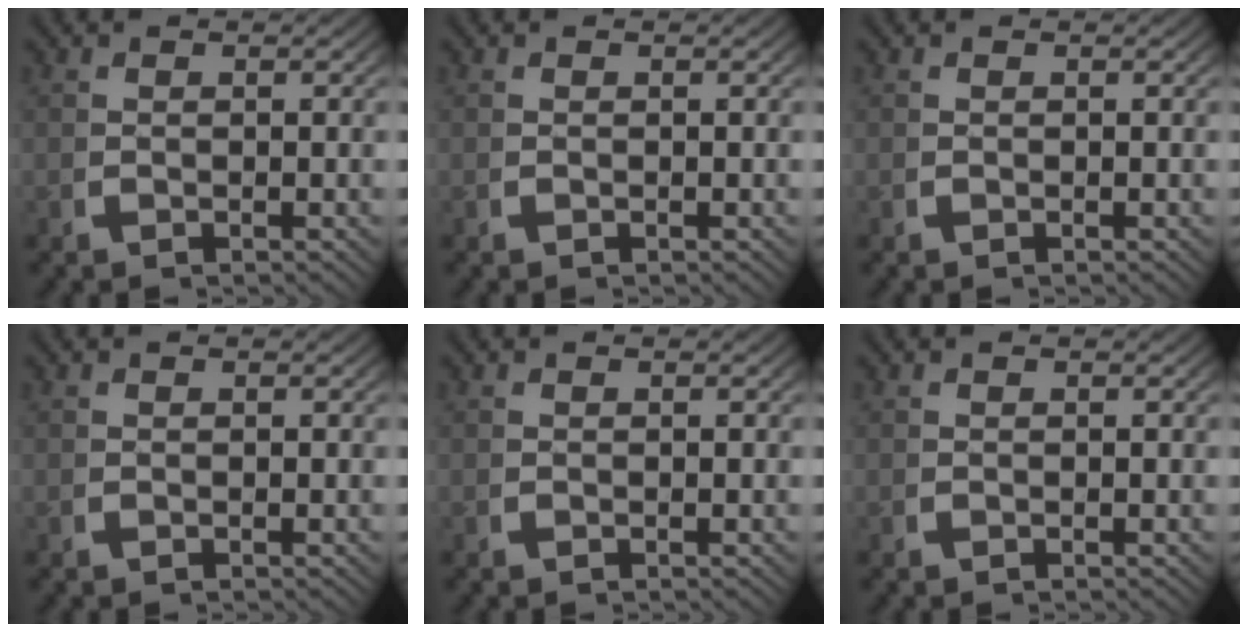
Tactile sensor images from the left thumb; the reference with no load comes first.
{"total": 0.0}
{"total": 0.0}
{"total": 0.0}
{"total": 0.0}
{"total": 0.0}